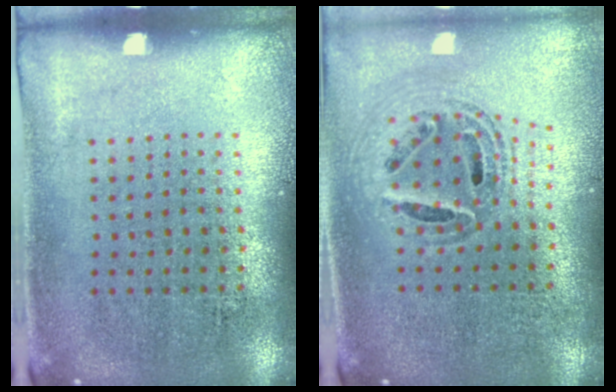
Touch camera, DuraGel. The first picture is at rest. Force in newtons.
{"total": 0.9, "press": 0.9, "slide": 0.2}